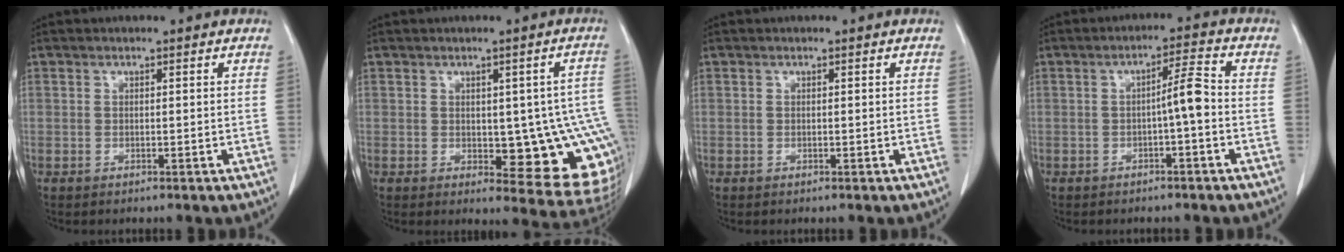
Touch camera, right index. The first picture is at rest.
{"total": 13.2, "force": [-1.0, 4.5, 12.4], "torque": [-0.104, 0.004, 0.001]}
{"total": 0.0}
{"total": 4.1, "force": [-0.8, 0.1, 4.0], "torque": [-0.061, 0.010, -0.014]}